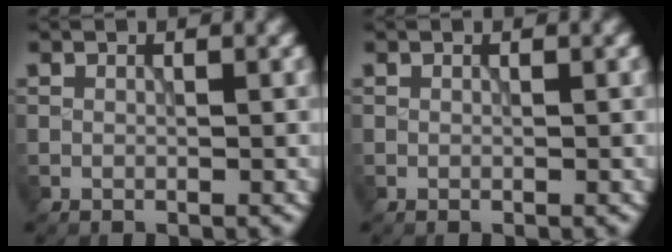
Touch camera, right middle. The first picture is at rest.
{"total": 0.0}